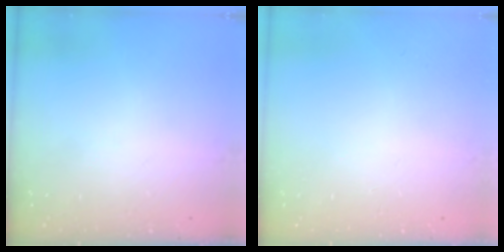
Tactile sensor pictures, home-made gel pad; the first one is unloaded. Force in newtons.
{"total": 0.0}